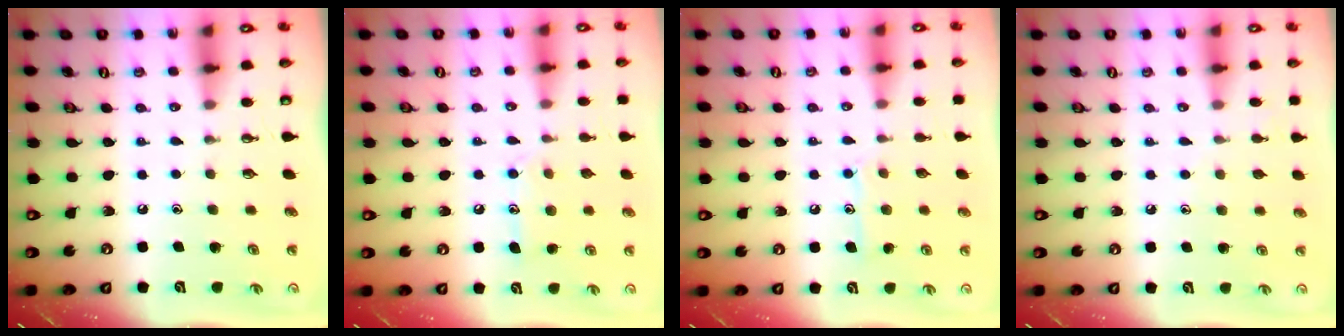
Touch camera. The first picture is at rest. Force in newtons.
{"total": 10.6, "press": 10.6, "slide": 0.8}
{"total": 8.5, "press": 8.5, "slide": 0.5}
{"total": 5.9, "press": 5.8, "slide": 0.5}